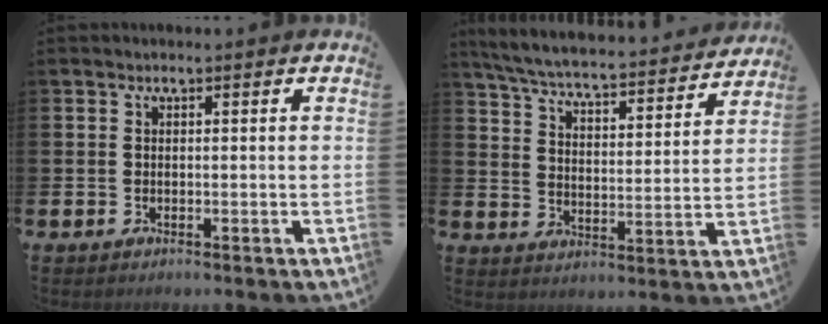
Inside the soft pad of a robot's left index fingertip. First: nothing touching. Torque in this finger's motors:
{"motor_torque": [1.06, -1.08, 0.78, 0.12]}